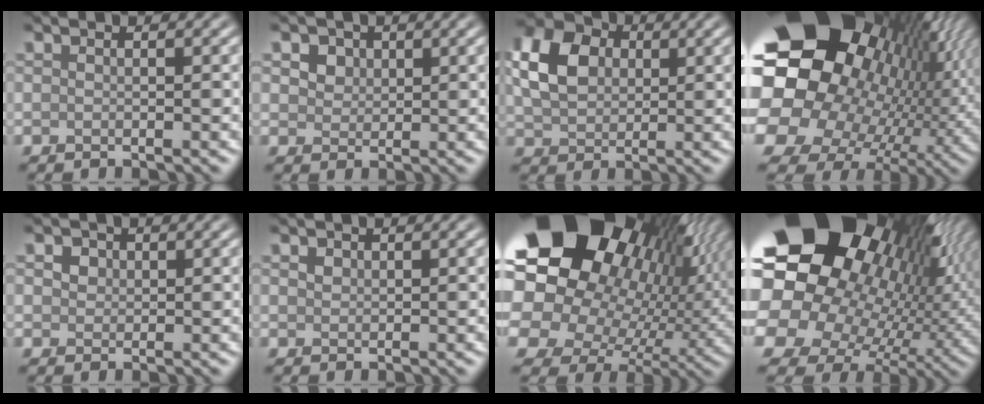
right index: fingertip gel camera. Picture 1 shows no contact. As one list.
[{"total": 5.2, "force": [2.8, 3.7, 2.5], "torque": [-0.058, 0.011, 0.035]}, {"total": 6.9, "force": [1.6, 5.0, 4.4], "torque": [-0.117, 0.012, 0.026]}, {"total": 22.7, "force": [2.7, 18.3, 13.1], "torque": [-0.240, -0.027, 0.024]}, {"total": 3.3, "force": [1.6, 2.3, 1.6], "torque": [-0.039, 0.012, 0.018]}, {"total": 0.8, "force": [0.5, 0.6, 0.3], "torque": [-0.008, -0.001, 0.009]}, {"total": 22.3, "force": [7.2, 16.3, 13.3], "torque": [-0.242, 0.005, 0.119]}, {"total": 22.8, "force": [5.1, 17.8, 13.2], "torque": [-0.244, 0.000, 0.076]}]